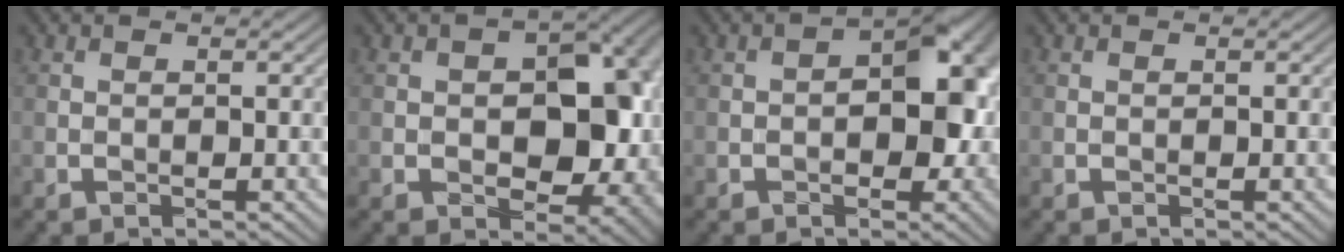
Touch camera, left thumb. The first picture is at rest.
{"total": 12.0, "force": [0.0, 7.8, 9.1], "torque": [-0.101, -0.007, 0.011]}
{"total": 8.4, "force": [-0.6, 5.3, 6.5], "torque": [-0.054, 0.007, -0.017]}
{"total": 0.0}